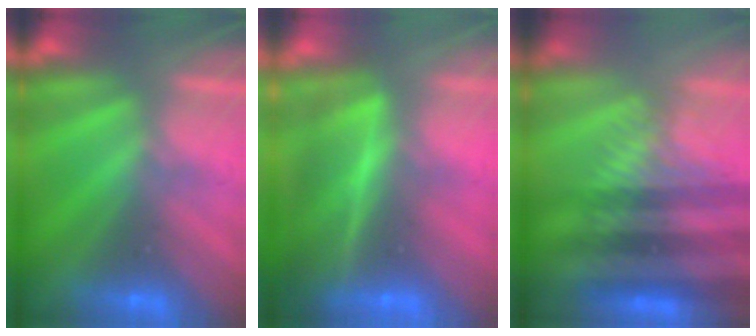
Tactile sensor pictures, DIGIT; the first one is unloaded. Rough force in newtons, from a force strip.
{"total": 7.8}
{"total": 4.5}